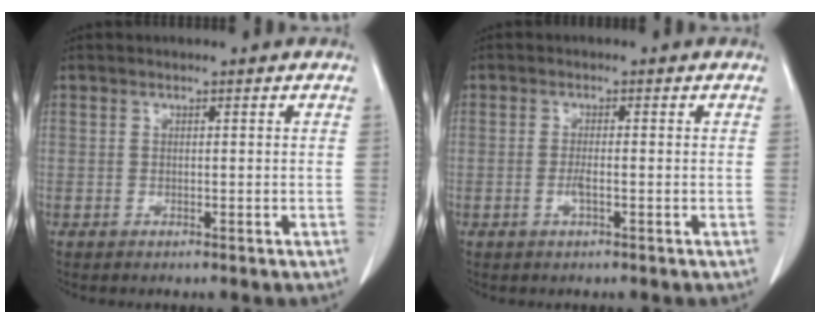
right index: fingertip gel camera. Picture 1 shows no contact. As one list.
[{"total": 1.7, "force": [-0.6, 0.1, 1.7], "torque": [-0.034, -0.002, -0.012]}]